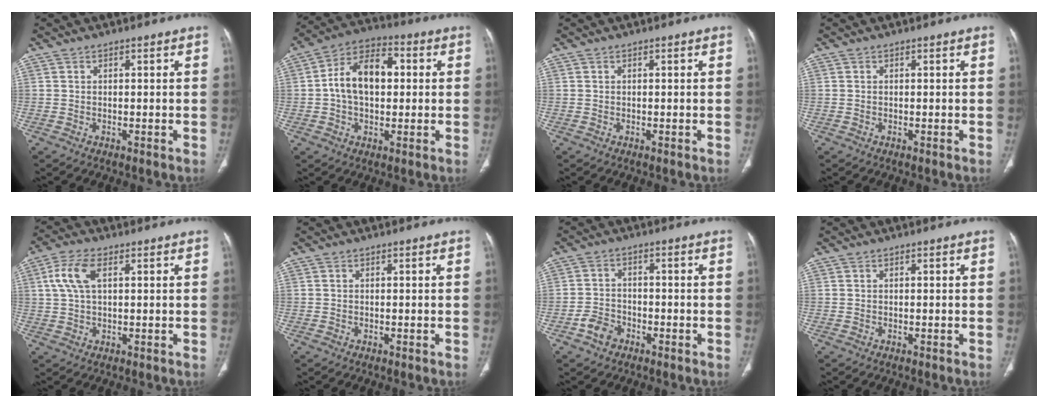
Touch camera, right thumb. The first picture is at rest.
{"total": 12.5, "force": [1.0, 7.9, 9.6], "torque": [-0.155, 0.029, 0.009]}
{"total": 0.0}
{"total": 0.0}
{"total": 6.4, "force": [1.9, 3.2, 5.3], "torque": [-0.123, 0.013, 0.039]}
{"total": 0.0}
{"total": 4.0, "force": [-2.3, 2.8, 1.6], "torque": [-0.022, 0.020, -0.042]}
{"total": 0.0}